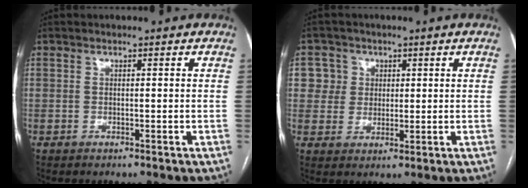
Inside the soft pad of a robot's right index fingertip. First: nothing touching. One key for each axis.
{"total": 4.9, "fx": 1.7, "fy": 4.6, "fz": 0.2, "tx": 0.005, "ty": 0.008, "tz": 0.033}